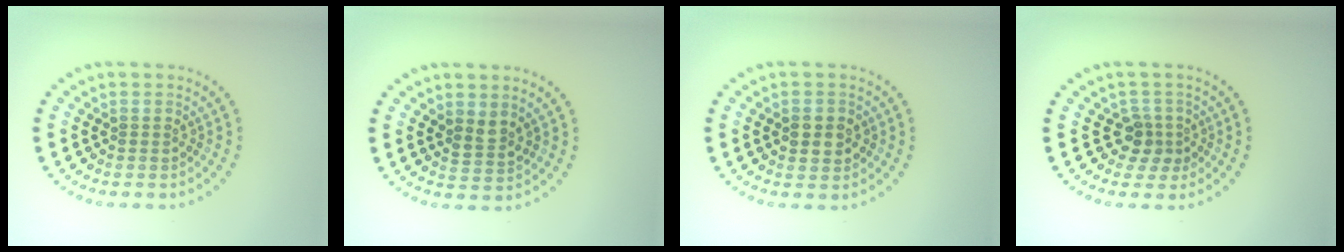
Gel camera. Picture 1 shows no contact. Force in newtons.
{"total": 1.6, "press": 1.3, "slide": 1.0}
{"total": 2.1, "press": 2.1, "slide": 0.2}
{"total": 2.3, "press": 1.8, "slide": 1.4}